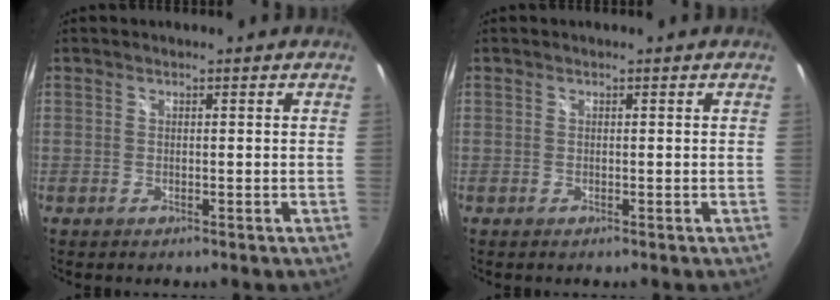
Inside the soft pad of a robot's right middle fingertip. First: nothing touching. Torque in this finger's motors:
{"motor_torque": [-0.08, 0.08, -0.02, 0.00]}